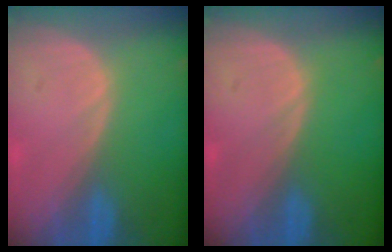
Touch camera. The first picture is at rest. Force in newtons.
{"total": 0.0}